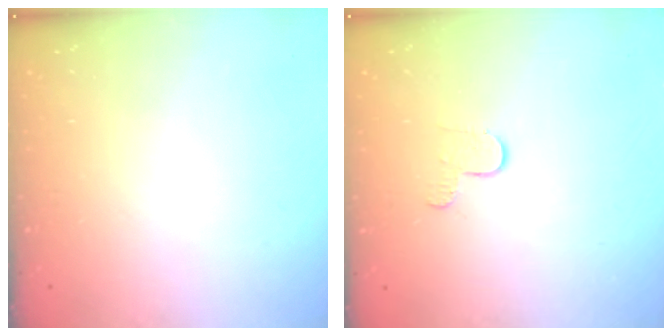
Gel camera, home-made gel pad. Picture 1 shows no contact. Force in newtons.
{"total": 4.4, "press": 4.4, "slide": 0.4}